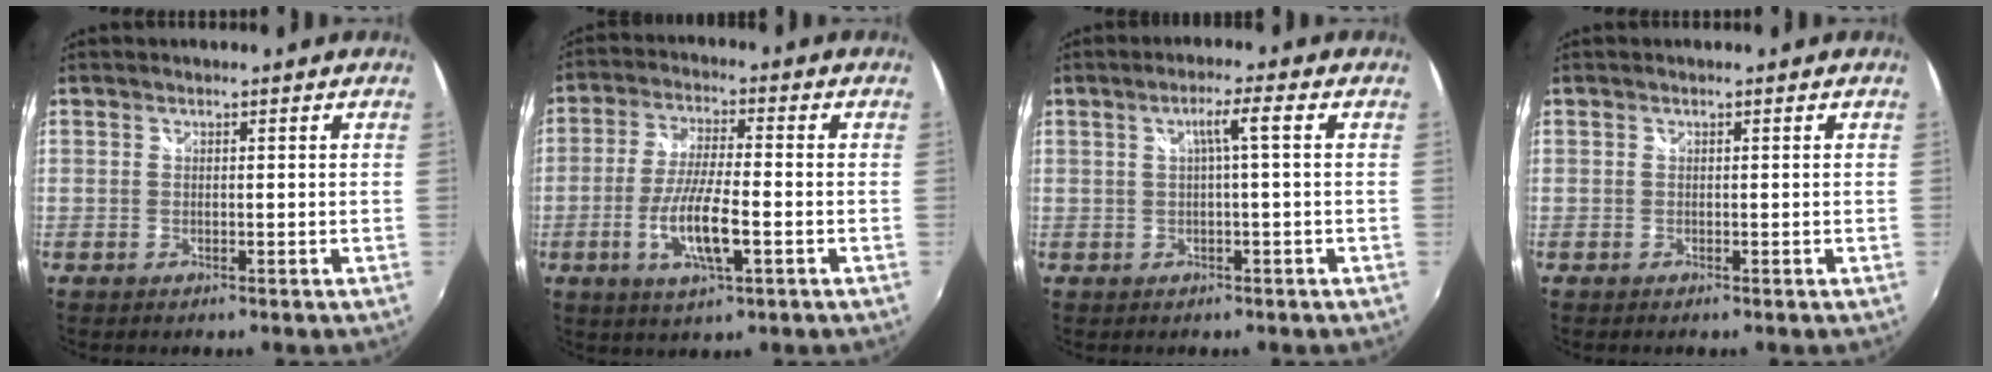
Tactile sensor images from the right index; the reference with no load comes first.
{"total": 9.8, "force": [-3.2, 1.9, 9.0], "torque": [-0.180, -0.010, -0.060]}
{"total": 3.4, "force": [0.3, -0.4, 3.3], "torque": [-0.062, 0.005, 0.007]}
{"total": 0.0}